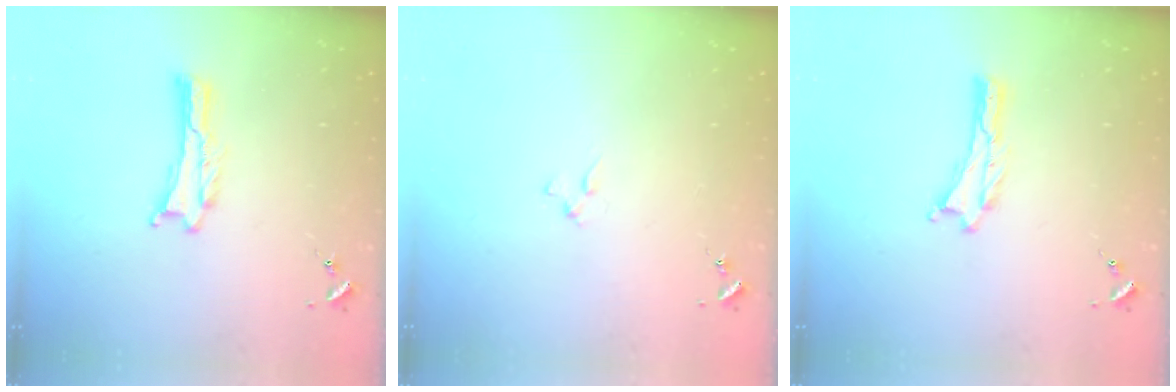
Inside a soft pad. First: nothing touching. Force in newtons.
{"total": 0.9, "press": 0.9, "slide": 0.2}
{"total": 0.0}